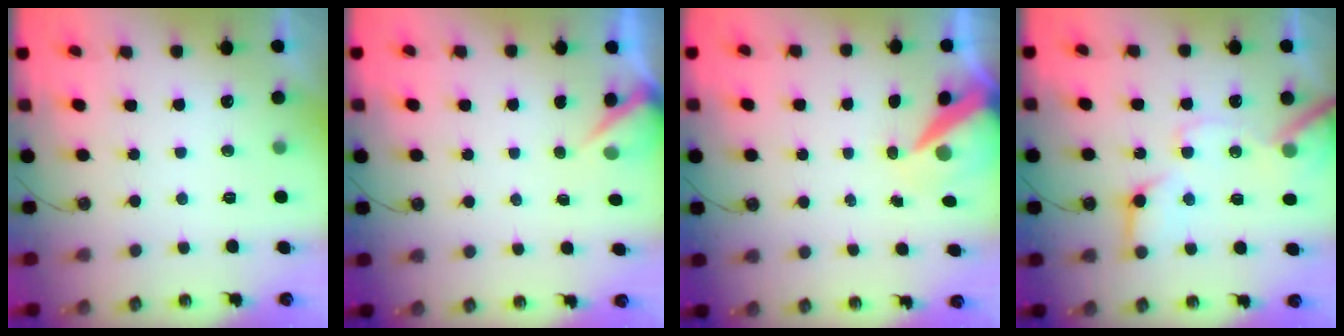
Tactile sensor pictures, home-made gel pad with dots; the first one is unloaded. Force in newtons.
{"total": 3.4, "press": 3.3, "slide": 0.4}
{"total": 9.3, "press": 9.2, "slide": 1.1}
{"total": 14.7, "press": 14.6, "slide": 1.8}